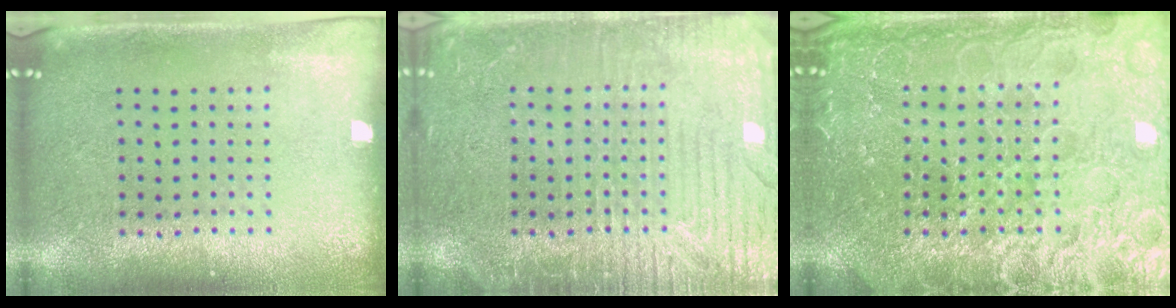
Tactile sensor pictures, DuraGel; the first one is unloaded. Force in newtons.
{"total": 5.5, "press": 5.4, "slide": 0.7}
{"total": 6.9, "press": 6.8, "slide": 0.8}